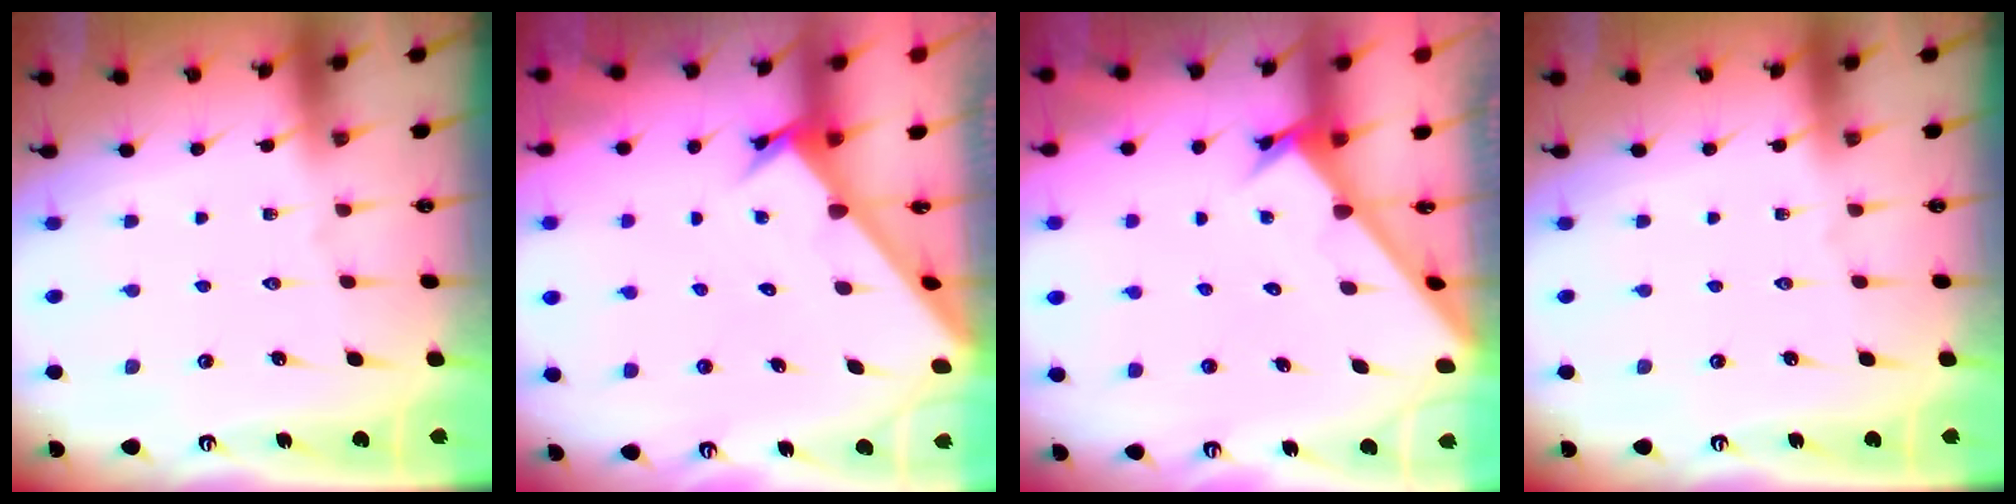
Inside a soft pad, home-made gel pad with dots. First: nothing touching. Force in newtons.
{"total": 2.7, "press": 2.7, "slide": 0.3}
{"total": 2.8, "press": 2.8, "slide": 0.3}
{"total": 0.0}